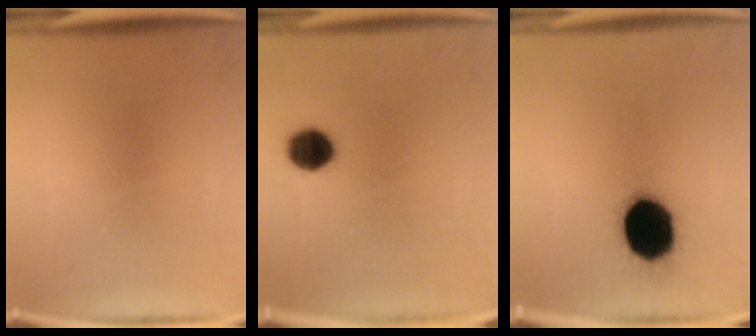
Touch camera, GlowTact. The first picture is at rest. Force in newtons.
{"total": 7.0}
{"total": 19.1}